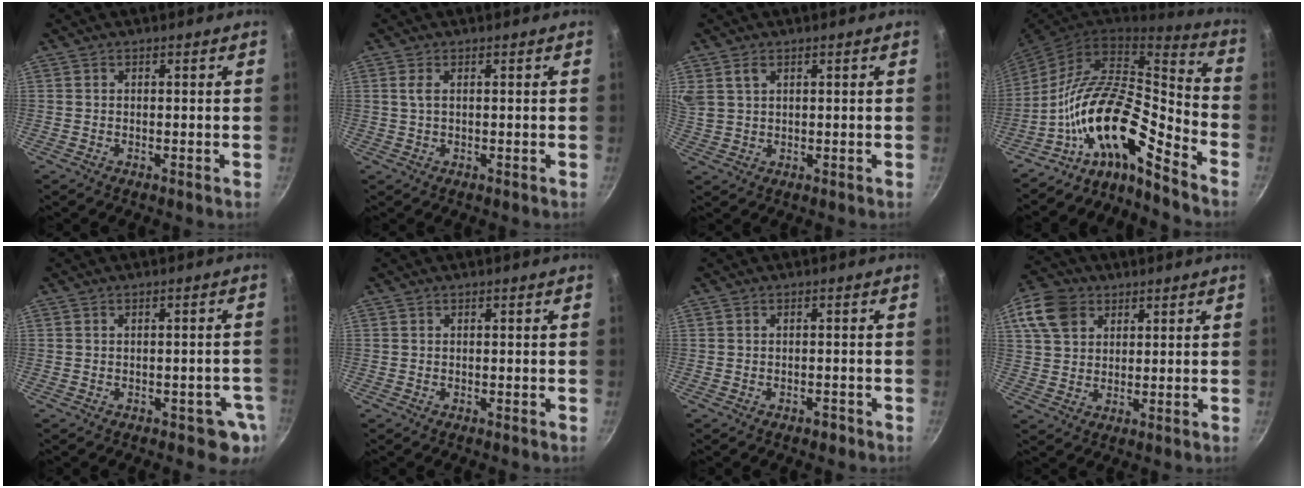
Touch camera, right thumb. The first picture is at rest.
{"total": 1.8, "force": [0.4, 0.8, 1.5], "torque": [-0.031, 0.001, 0.010]}
{"total": 5.3, "force": [2.6, 3.5, 3.0], "torque": [-0.055, 0.004, 0.057]}
{"total": 17.6, "force": [-9.9, 6.4, 13.0], "torque": [-0.209, 0.086, -0.205]}
{"total": 3.9, "force": [-1.5, 2.5, 2.7], "torque": [-0.003, 0.015, -0.011]}
{"total": 0.0}
{"total": 1.3, "force": [-0.9, 0.7, 0.6], "torque": [-0.006, 0.012, -0.006]}
{"total": 10.4, "force": [4.7, 7.6, 5.2], "torque": [-0.086, 0.001, 0.082]}